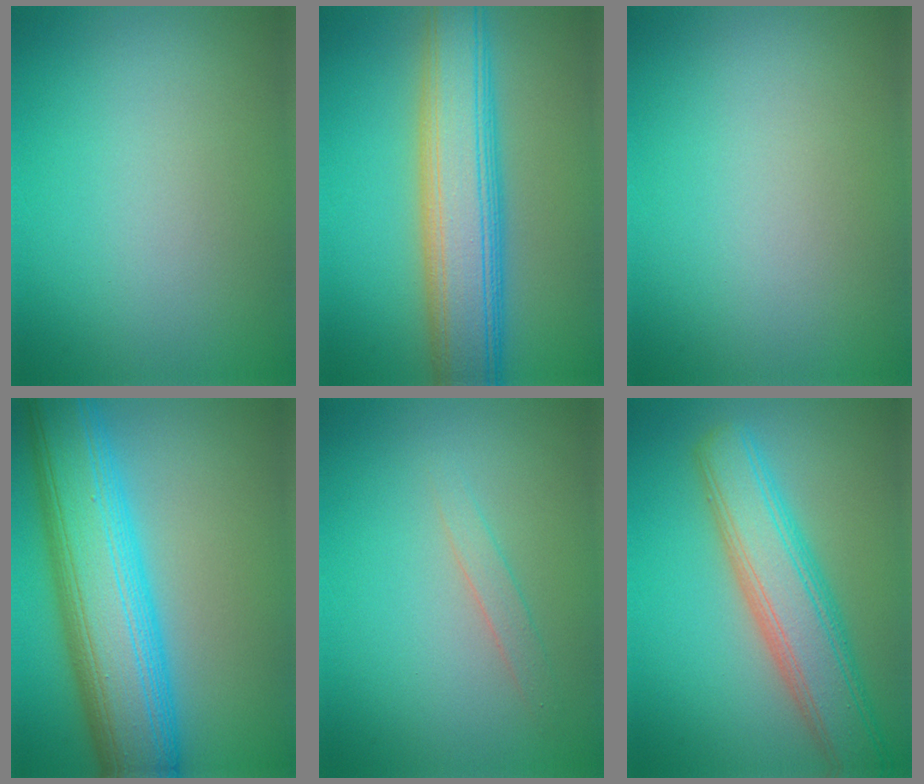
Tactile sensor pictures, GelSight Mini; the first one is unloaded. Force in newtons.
{"total": 9.2, "press": 9.2, "slide": 0.3}
{"total": 0.0}
{"total": 12.2, "press": 12.2, "slide": 0.2}
{"total": 1.3, "press": 1.3, "slide": 0.0}
{"total": 7.3, "press": 7.3, "slide": 0.4}